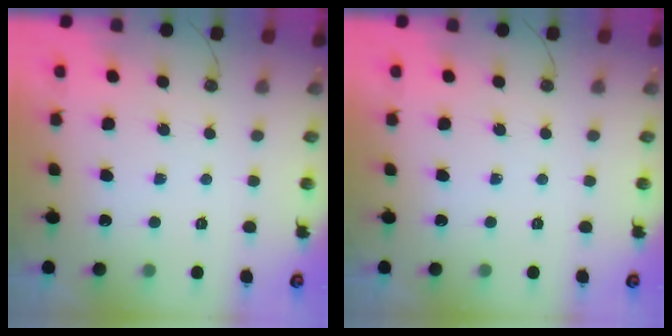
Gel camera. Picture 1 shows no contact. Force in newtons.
{"total": 0.0}